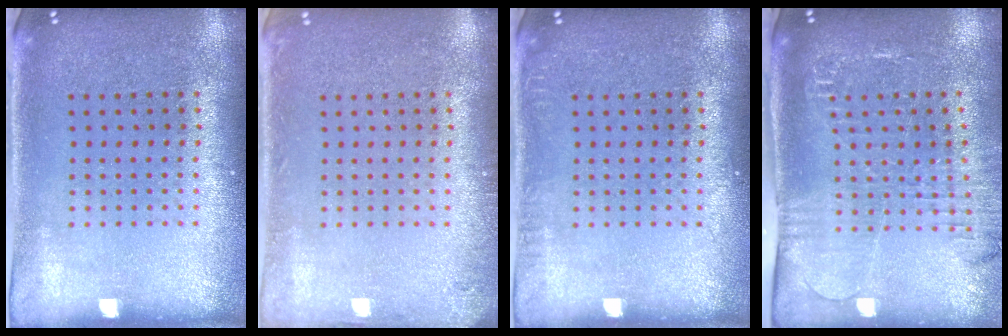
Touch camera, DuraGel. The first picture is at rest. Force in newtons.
{"total": 1.1, "press": 1.1, "slide": 0.1}
{"total": 0.7, "press": 0.7, "slide": 0.1}
{"total": 1.9, "press": 1.9, "slide": 0.4}